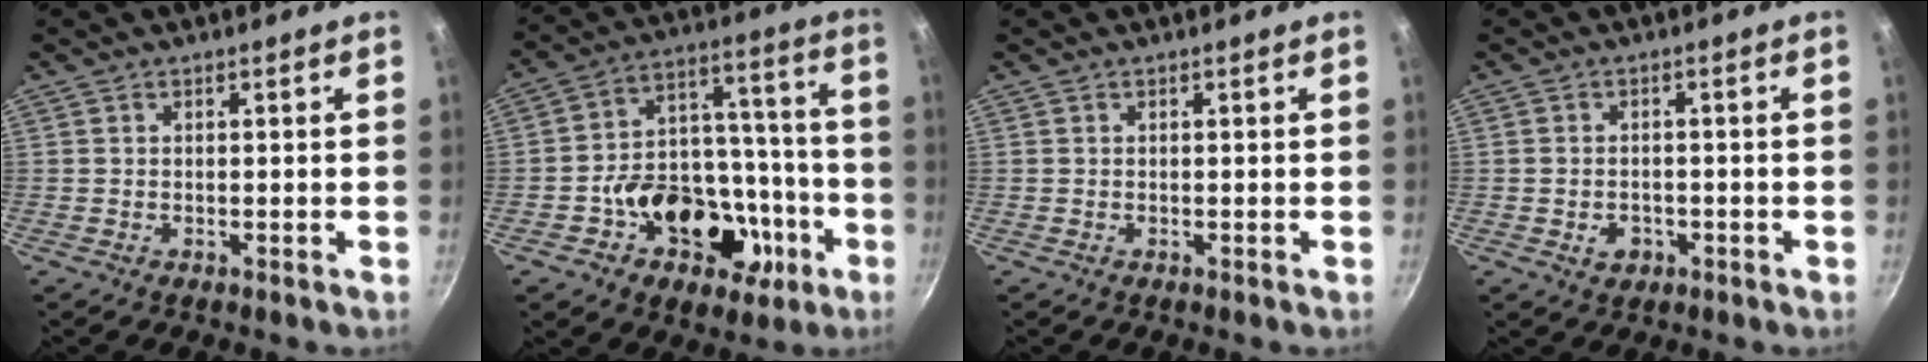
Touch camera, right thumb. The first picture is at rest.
{"total": 21.0, "force": [-8.0, 14.9, 12.4], "torque": [-0.161, 0.065, -0.108]}
{"total": 0.0}
{"total": 3.3, "force": [-1.2, 2.6, 1.6], "torque": [-0.017, 0.012, -0.013]}